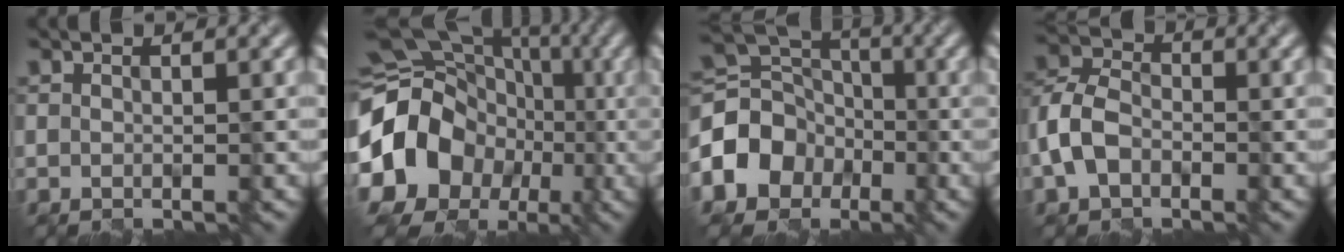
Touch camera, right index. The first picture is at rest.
{"total": 19.2, "force": [-2.6, 17.1, 8.2], "torque": [-0.176, -0.004, -0.072]}
{"total": 7.1, "force": [-2.6, 5.9, 3.0], "torque": [-0.058, 0.007, -0.067]}
{"total": 4.4, "force": [-1.6, 3.2, 2.5], "torque": [-0.058, 0.006, -0.041]}